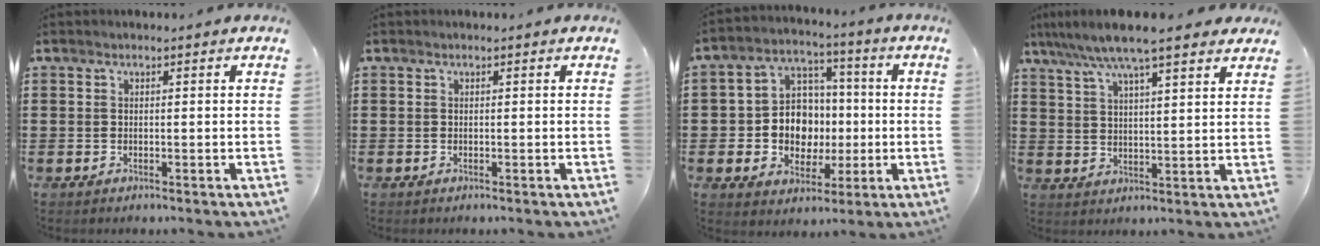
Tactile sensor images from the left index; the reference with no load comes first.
{"total": 0.0}
{"total": 9.1, "force": [-0.8, 8.2, 3.9], "torque": [-0.088, 0.014, -0.010]}
{"total": 7.9, "force": [6.4, 0.9, 4.5], "torque": [-0.106, -0.014, 0.112]}